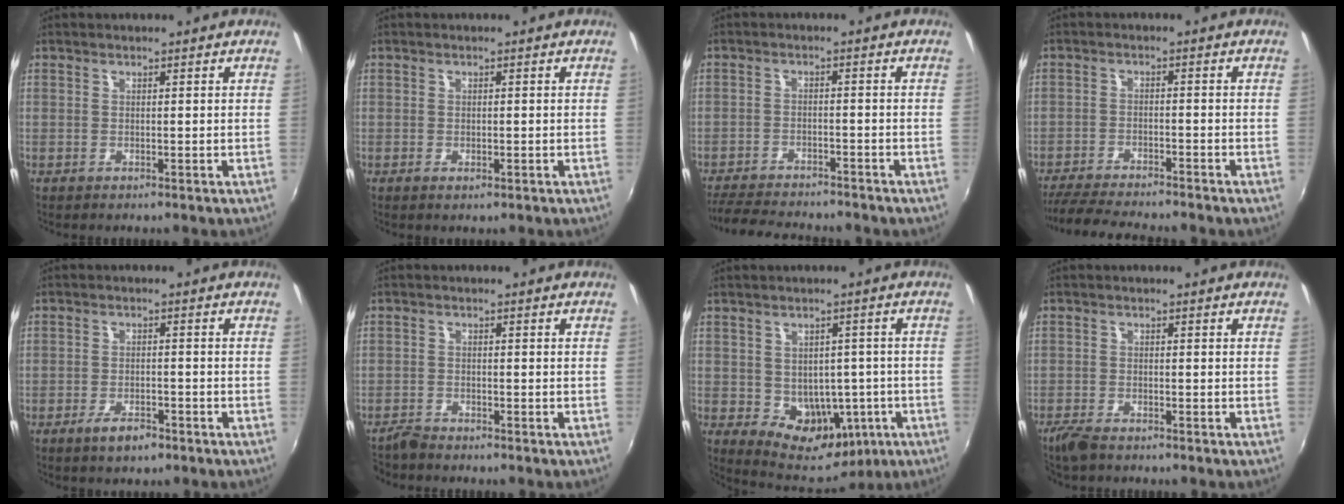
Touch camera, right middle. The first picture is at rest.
{"total": 1.0, "force": [-0.5, 0.6, 0.6], "torque": [-0.008, -0.004, -0.009]}
{"total": 11.7, "force": [-10.6, 2.3, 4.5], "torque": [-0.108, -0.018, -0.166]}
{"total": 11.1, "force": [-10.1, 1.0, 4.6], "torque": [-0.109, -0.021, -0.164]}
{"total": 4.3, "force": [-2.9, 1.7, 2.7], "torque": [-0.063, -0.007, -0.051]}
{"total": 2.3, "force": [-2.3, 0.4, 0.1], "torque": [-0.012, -0.006, -0.051]}
{"total": 10.5, "force": [-2.7, 8.5, 5.4], "torque": [-0.089, 0.006, -0.015]}
{"total": 3.7, "force": [-3.1, 1.0, 1.7], "torque": [-0.049, -0.012, -0.064]}